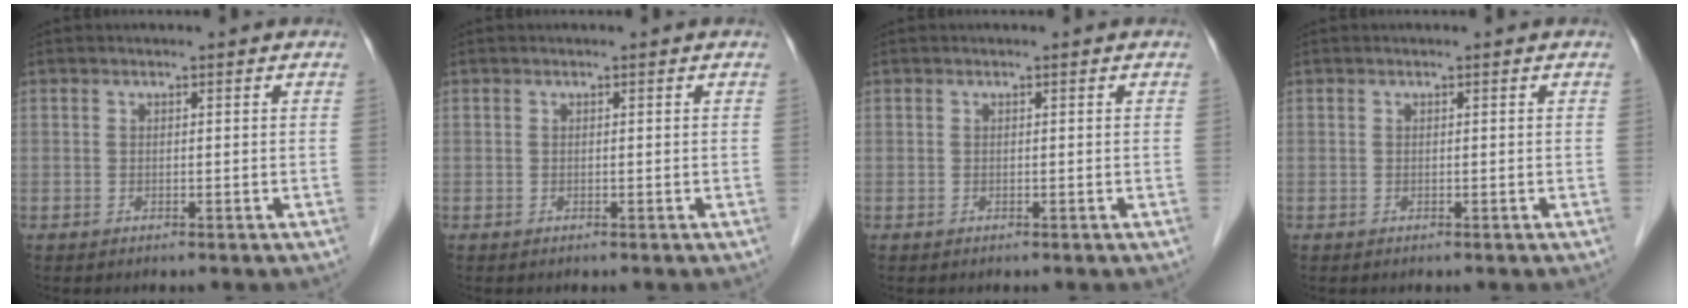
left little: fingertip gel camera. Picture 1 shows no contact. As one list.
[{"total": 0.0}, {"total": 0.0}, {"total": 0.0}]